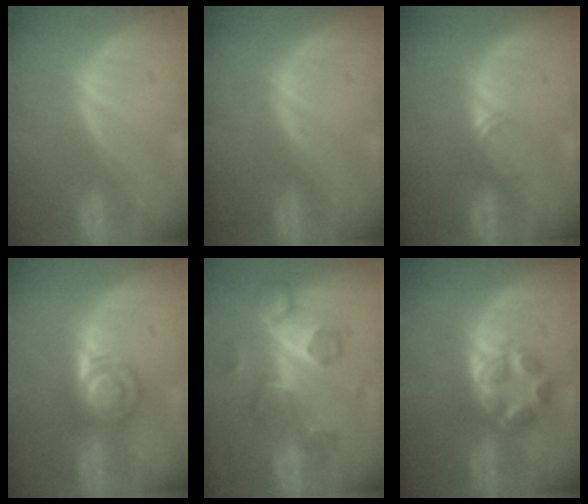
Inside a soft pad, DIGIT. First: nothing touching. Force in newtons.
{"total": 0.0}
{"total": 1.7, "press": 1.4, "slide": 1.0}
{"total": 6.3, "press": 5.5, "slide": 3.1}
{"total": 8.7, "press": 7.6, "slide": 4.2}
{"total": 5.9, "press": 5.5, "slide": 2.2}